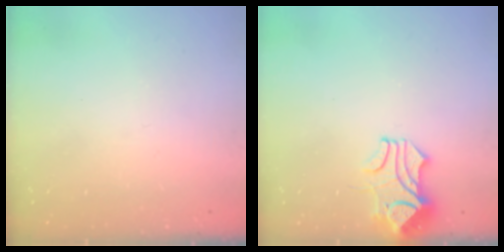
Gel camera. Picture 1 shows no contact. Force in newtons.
{"total": 1.9, "press": 1.6, "slide": 1.0}